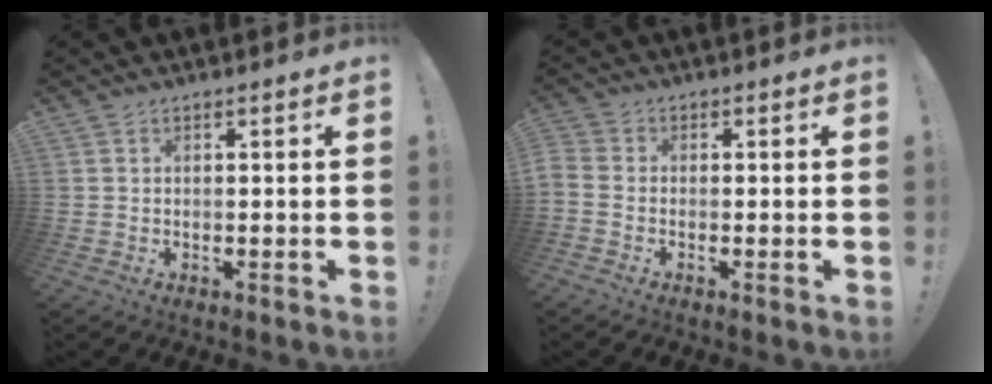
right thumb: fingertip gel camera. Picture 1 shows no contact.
{"total": 1.9, "force": [-1.0, 1.1, 1.2], "torque": [-0.031, 0.006, -0.017]}